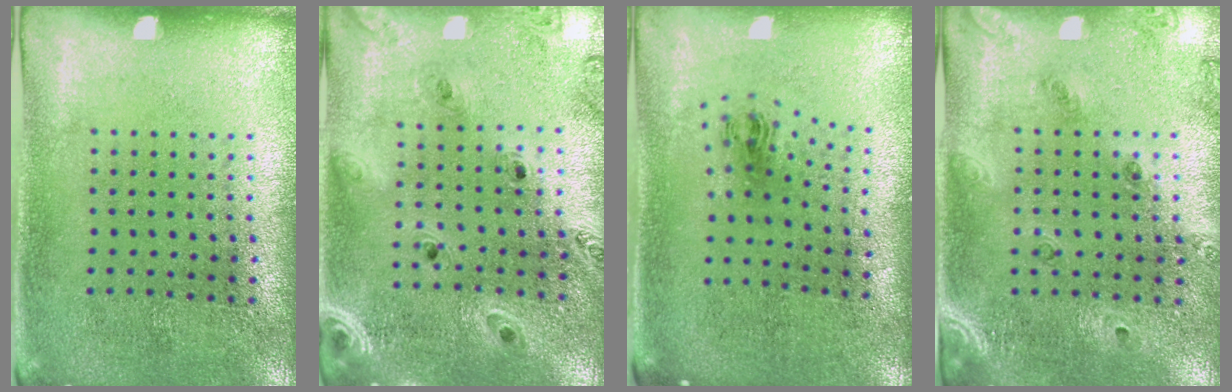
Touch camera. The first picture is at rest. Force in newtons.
{"total": 1.3, "press": 1.2, "slide": 0.3}
{"total": 1.0, "press": 0.4, "slide": 0.9}
{"total": 1.5, "press": 1.3, "slide": 0.7}